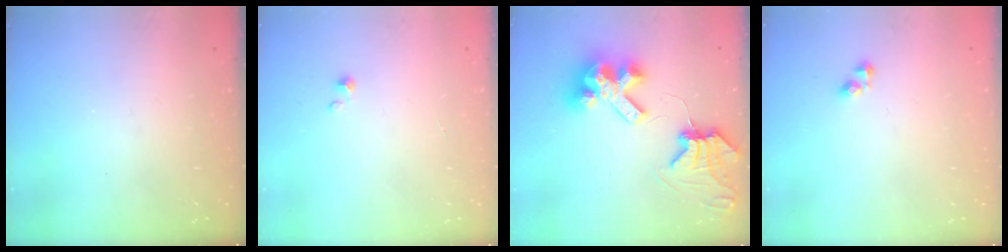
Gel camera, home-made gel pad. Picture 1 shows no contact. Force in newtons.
{"total": 0.7, "press": 0.7, "slide": 0.1}
{"total": 11.3, "press": 11.2, "slide": 1.3}
{"total": 2.7, "press": 2.7, "slide": 0.4}